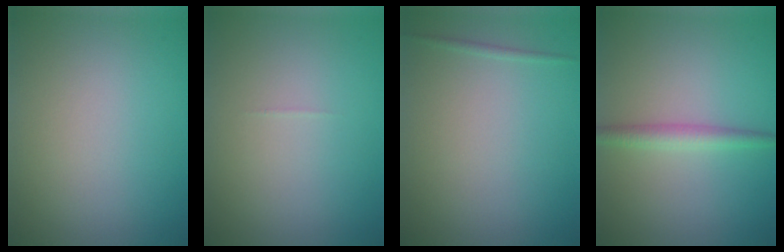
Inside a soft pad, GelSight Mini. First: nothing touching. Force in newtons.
{"total": 0.0}
{"total": 0.6, "press": 0.6, "slide": 0.0}
{"total": 2.1, "press": 2.1, "slide": 0.0}